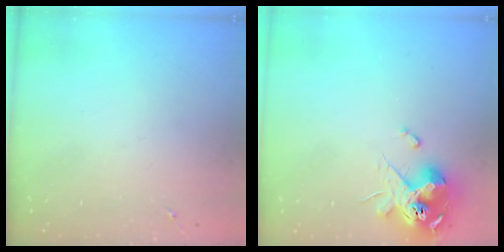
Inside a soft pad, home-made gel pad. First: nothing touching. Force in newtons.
{"total": 14.1, "press": 14.0, "slide": 1.7}